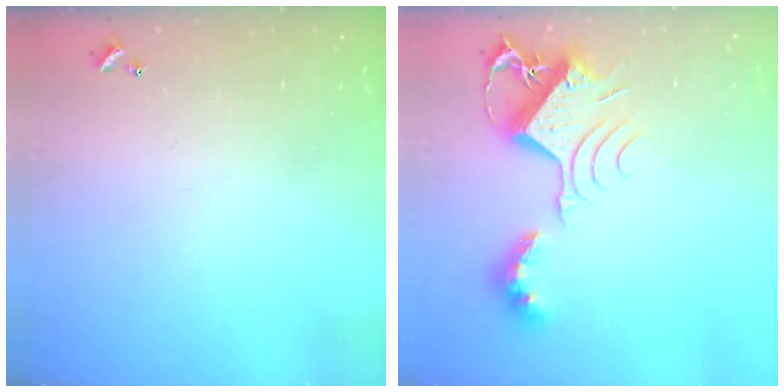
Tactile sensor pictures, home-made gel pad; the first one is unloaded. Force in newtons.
{"total": 11.6, "press": 11.6, "slide": 1.2}